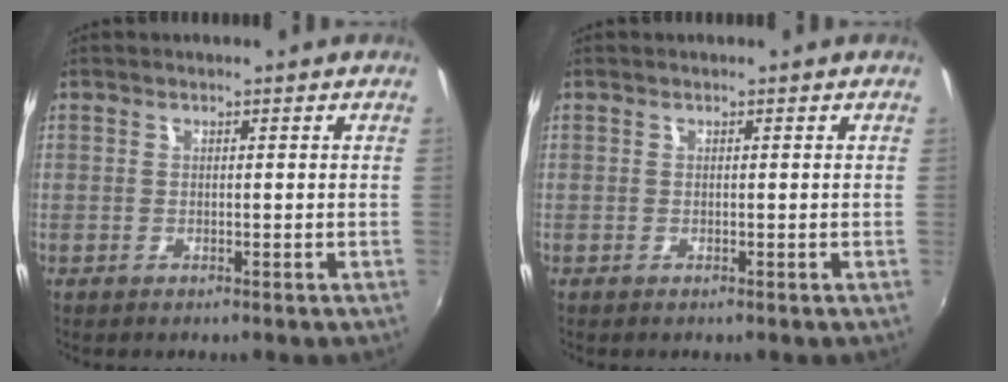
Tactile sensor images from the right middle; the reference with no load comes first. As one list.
[{"total": 0.0}]